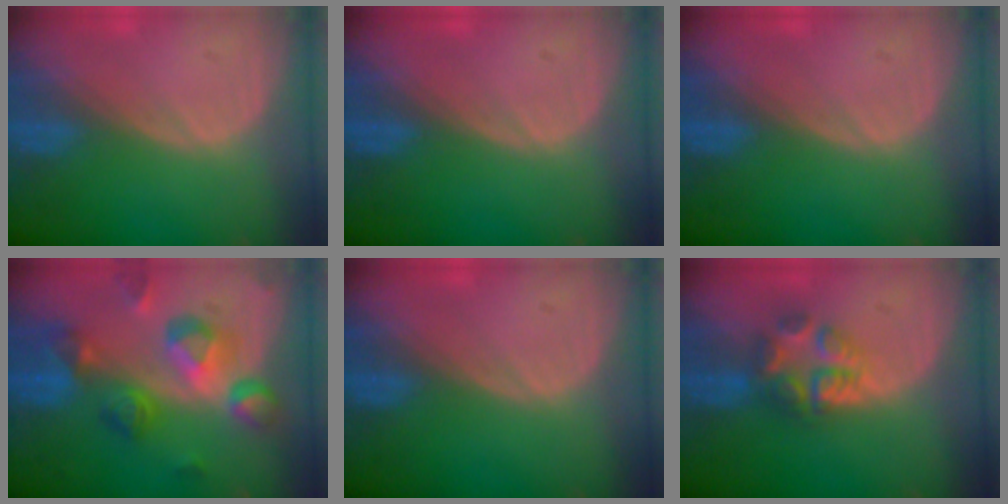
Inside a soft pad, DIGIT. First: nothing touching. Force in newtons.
{"total": 0.0}
{"total": 0.0}
{"total": 10.4, "press": 9.3, "slide": 4.7}
{"total": 0.0}
{"total": 5.7, "press": 5.3, "slide": 2.0}